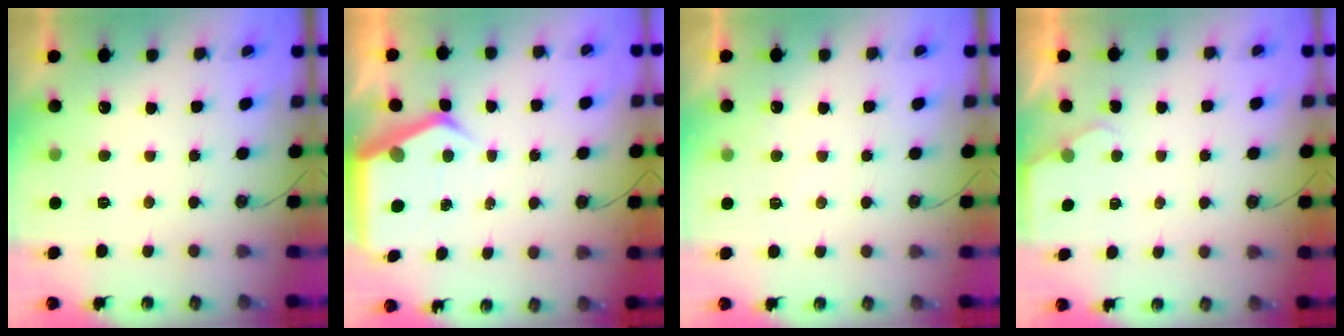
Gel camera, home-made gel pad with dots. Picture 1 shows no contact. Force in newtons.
{"total": 5.8, "press": 5.7, "slide": 0.8}
{"total": 2.2, "press": 2.2, "slide": 0.3}
{"total": 1.7, "press": 1.6, "slide": 0.2}